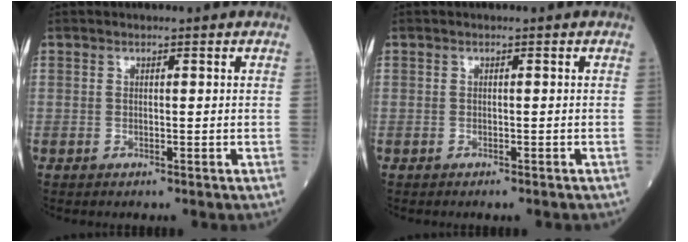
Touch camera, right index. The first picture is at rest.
{"total": 1.1, "force": [-1.0, 0.1, 0.4], "torque": [-0.004, -0.003, -0.013]}